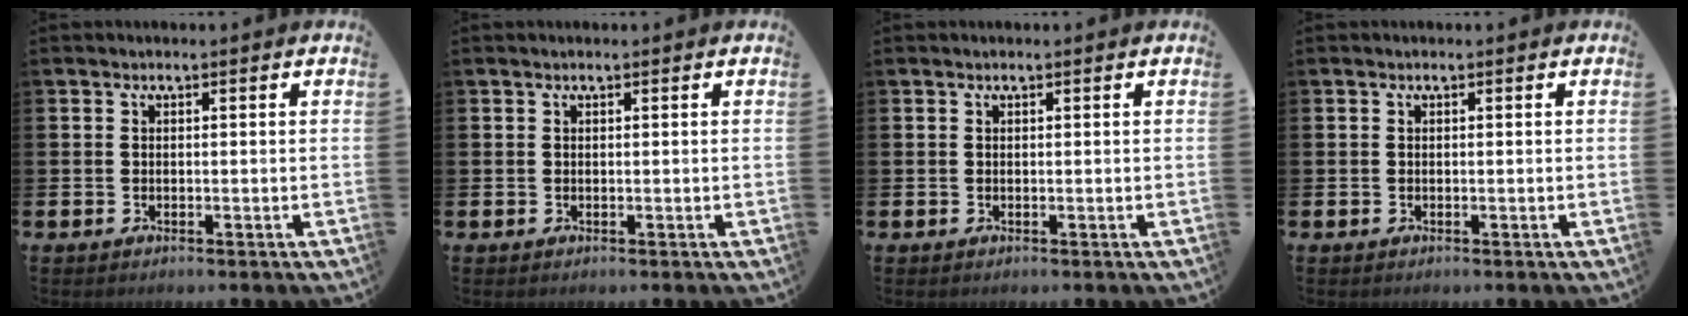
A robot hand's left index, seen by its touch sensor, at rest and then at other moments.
{"total": 0.0}
{"total": 0.0}
{"total": 0.0}